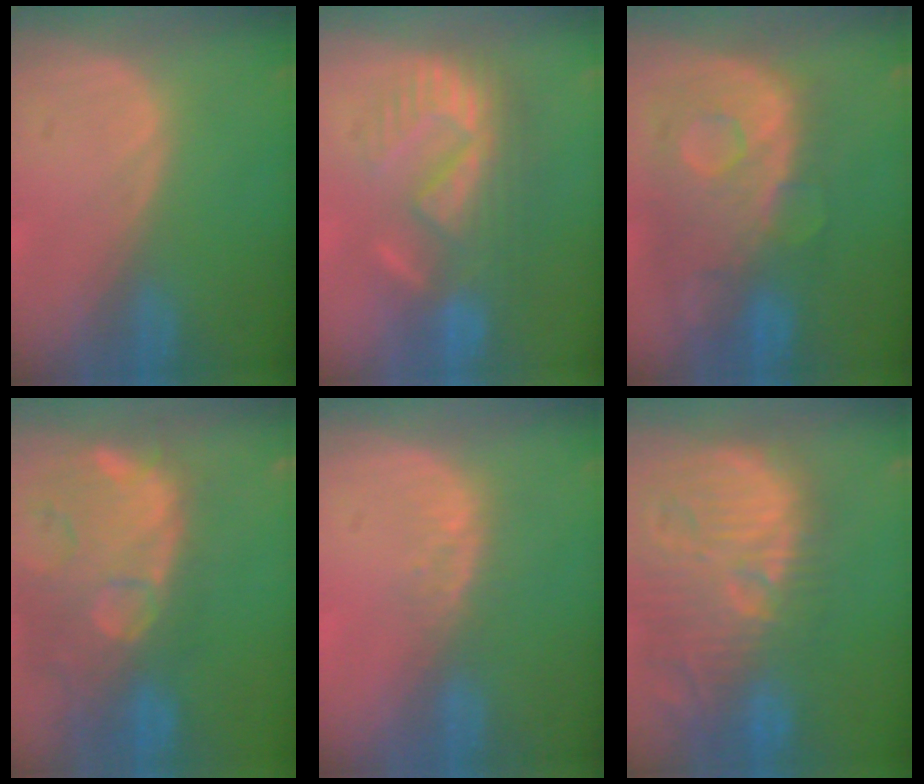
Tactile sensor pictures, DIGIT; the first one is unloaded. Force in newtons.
{"total": 8.9, "press": 8.7, "slide": 1.9}
{"total": 11.2, "press": 9.8, "slide": 5.5}
{"total": 14.0, "press": 11.5, "slide": 8.1}
{"total": 2.9, "press": 2.3, "slide": 1.8}
{"total": 14.6, "press": 13.0, "slide": 6.6}